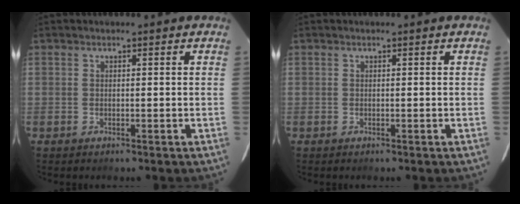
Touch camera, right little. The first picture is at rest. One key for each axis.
{"total": 0.0}